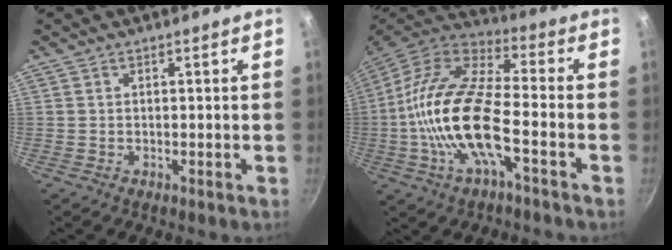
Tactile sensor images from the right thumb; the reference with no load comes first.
{"total": 19.0, "force": [-4.4, 7.2, 17.0], "torque": [-0.329, 0.033, -0.102]}